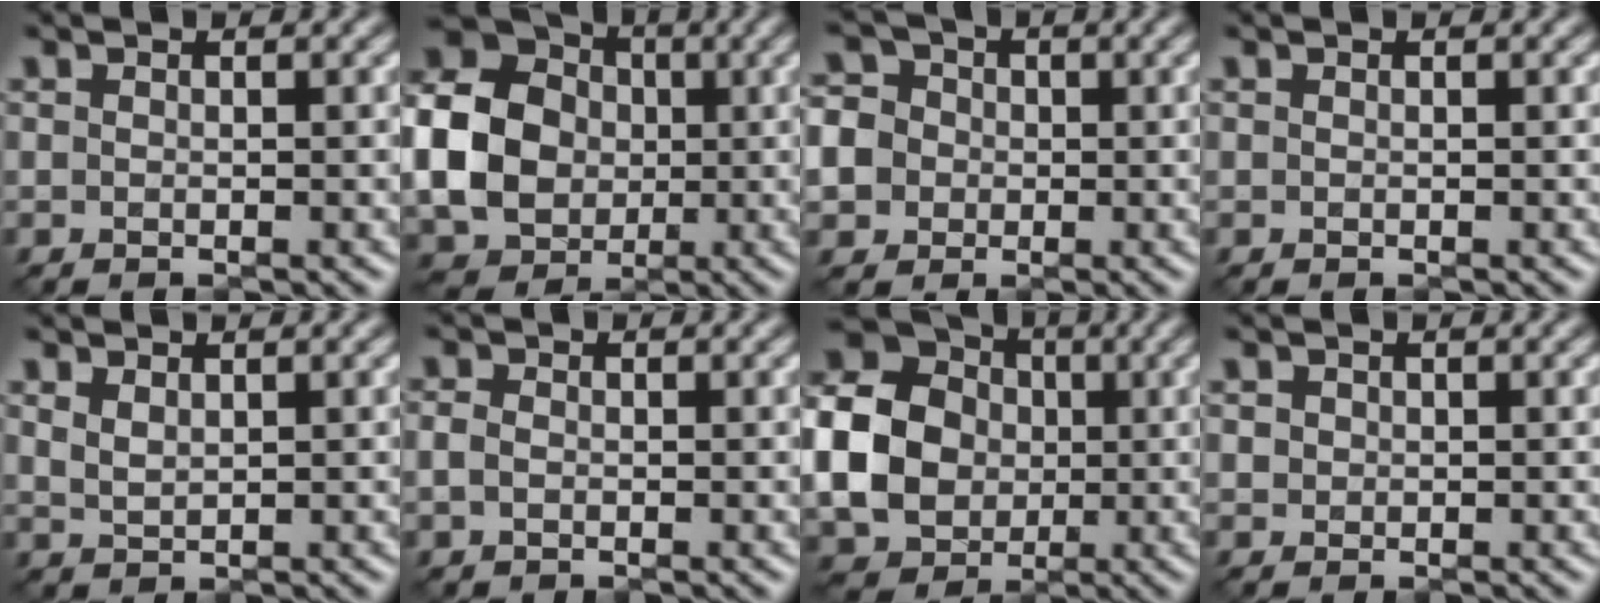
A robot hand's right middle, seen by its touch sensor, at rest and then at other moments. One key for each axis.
{"total": 11.2, "fx": -0.5, "fy": 9.4, "fz": 6.0, "tx": -0.140, "ty": -0.003, "tz": -0.021}
{"total": 7.6, "fx": -1.0, "fy": 7.1, "fz": 2.6, "tx": -0.056, "ty": 0.018, "tz": -0.052}
{"total": 0.0}
{"total": 1.5, "fx": 0.9, "fy": 0.8, "fz": 0.8, "tx": -0.021, "ty": -0.002, "tz": 0.024}
{"total": 1.4, "fx": -0.2, "fy": 1.1, "fz": 0.8, "tx": -0.016, "ty": 0.000, "tz": -0.009}
{"total": 12.7, "fx": -0.2, "fy": 11.0, "fz": 6.4, "tx": -0.156, "ty": 0.000, "tz": -0.026}
{"total": 0.7, "fx": 0.2, "fy": 0.7, "fz": 0.1, "tx": 0.003, "ty": -0.002, "tz": 0.003}